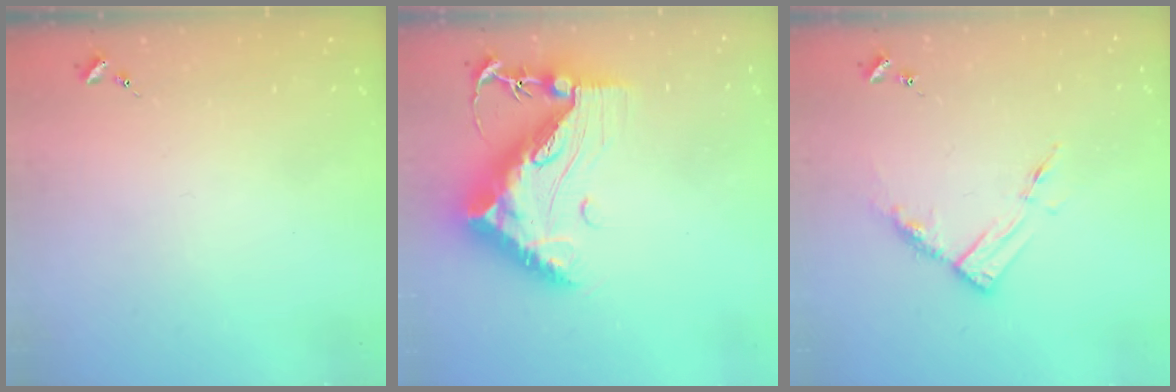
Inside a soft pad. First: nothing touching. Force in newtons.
{"total": 19.1, "press": 19.1, "slide": 1.6}
{"total": 8.8, "press": 8.8, "slide": 0.6}